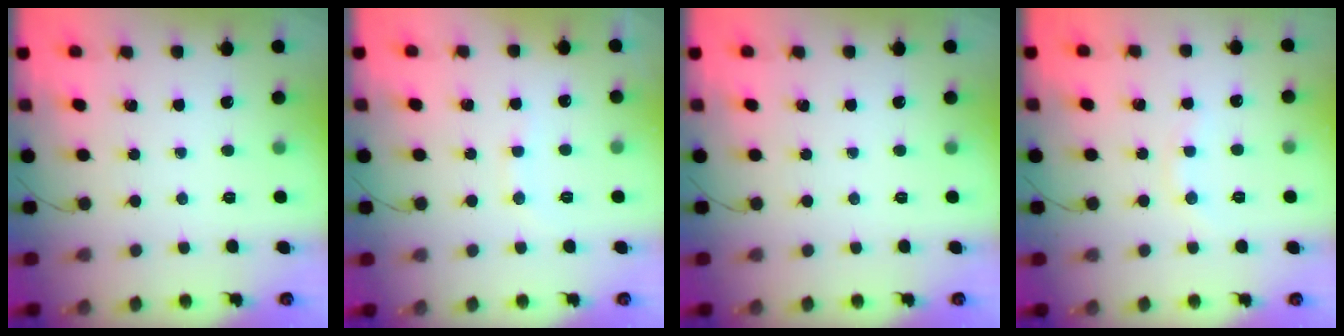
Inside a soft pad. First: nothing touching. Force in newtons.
{"total": 6.3, "press": 6.3, "slide": 0.8}
{"total": 0.0}
{"total": 5.1, "press": 5.0, "slide": 1.2}